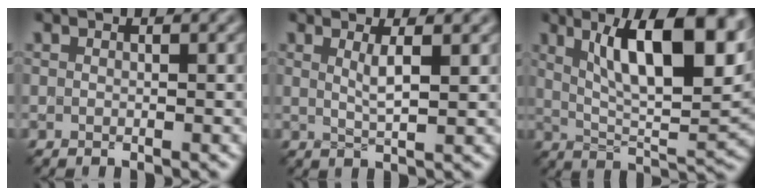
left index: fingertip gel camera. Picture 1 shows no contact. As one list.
[{"total": 2.1, "force": [0.9, 0.4, 1.9], "torque": [-0.030, -0.004, 0.015]}, {"total": 12.6, "force": [5.1, 3.9, 10.8], "torque": [-0.153, 0.005, 0.085]}]